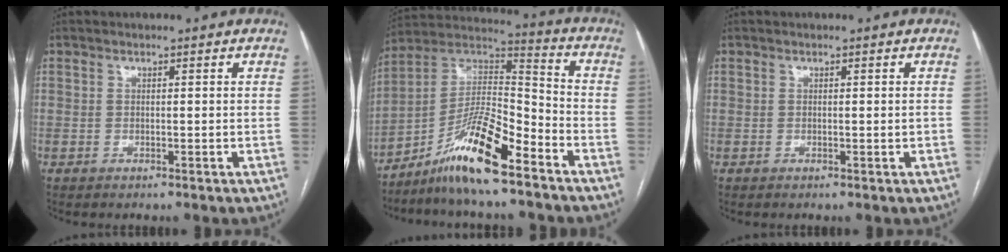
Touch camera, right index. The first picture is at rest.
{"total": 13.3, "force": [-9.0, 1.6, 9.7], "torque": [-0.185, 0.015, -0.163]}
{"total": 0.6, "force": [0.0, 0.1, 0.6], "torque": [-0.011, 0.001, 0.003]}